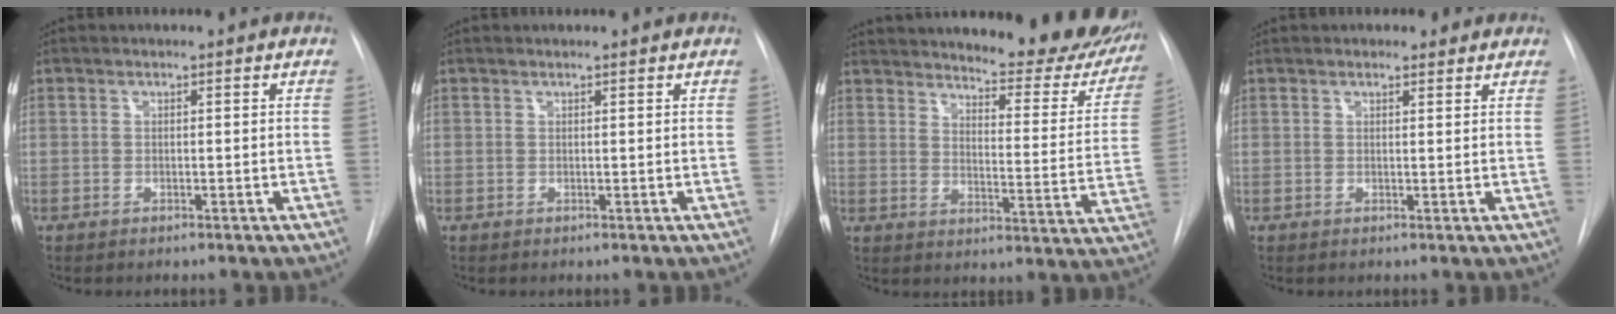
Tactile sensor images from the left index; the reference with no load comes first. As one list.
[{"total": 0.7, "force": [0.7, -0.1, 0.0], "torque": [-0.007, 0.004, 0.009]}, {"total": 25.8, "force": [22.8, 5.8, 10.8], "torque": [-0.149, -0.065, 0.270]}, {"total": 1.4, "force": [1.2, 0.8, 0.4], "torque": [-0.007, -0.001, 0.010]}]